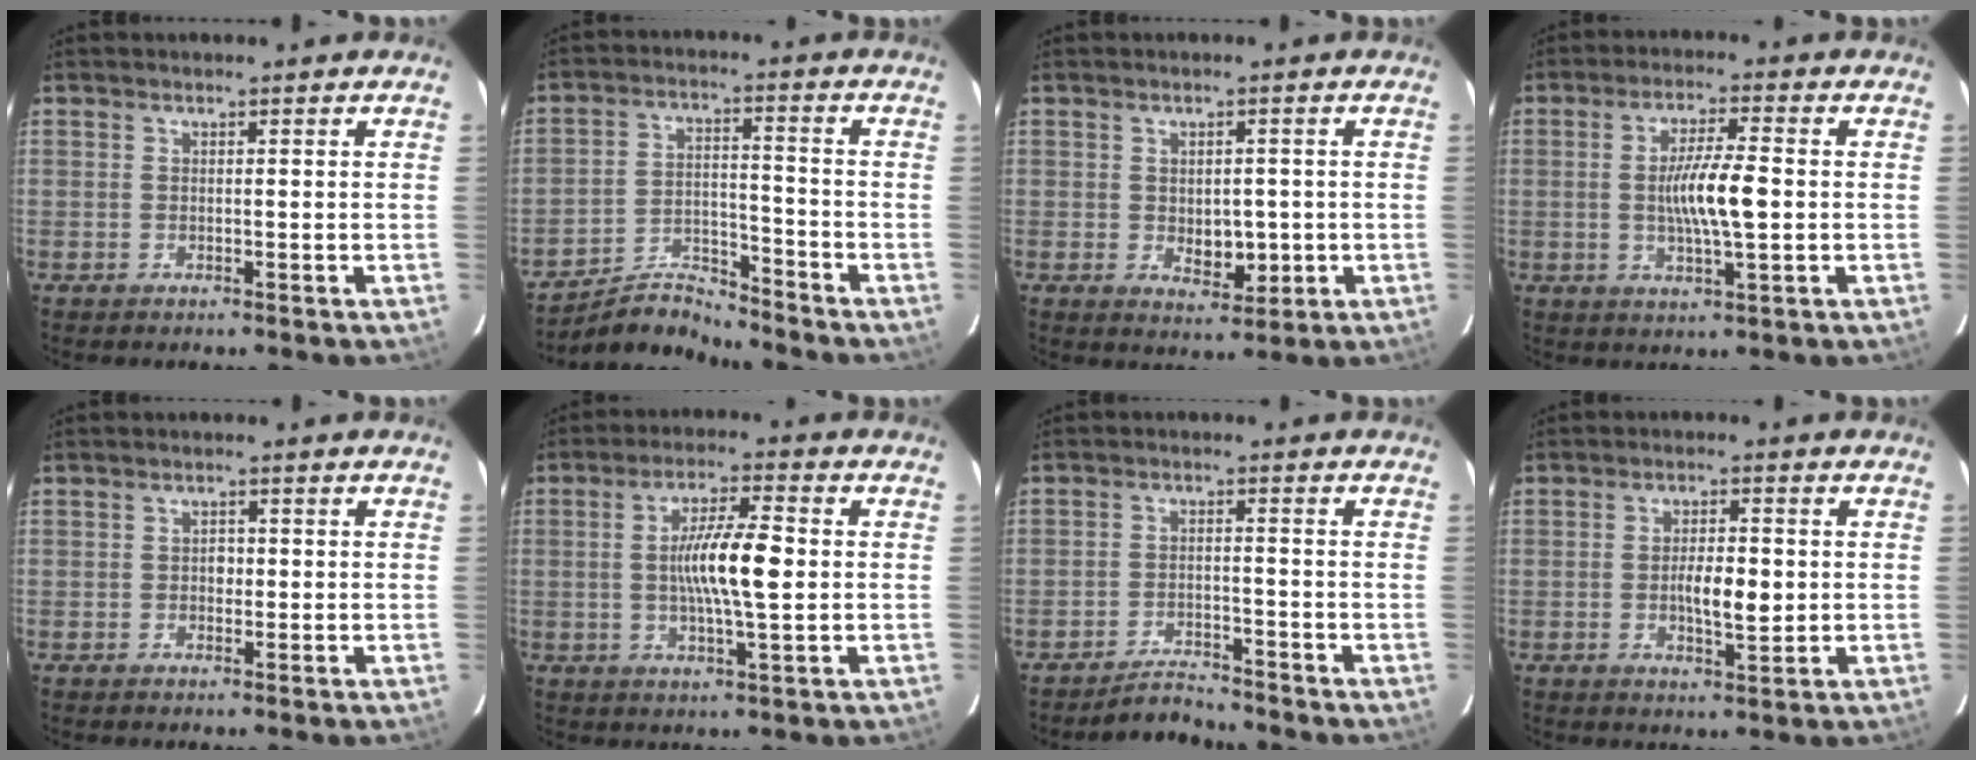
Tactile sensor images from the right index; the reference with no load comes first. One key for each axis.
{"total": 6.6, "fx": -6.6, "fy": 0.4, "fz": -0.6, "tx": 0.006, "ty": 0.016, "tz": -0.117}
{"total": 4.5, "fx": -0.6, "fy": 2.7, "fz": 3.5, "tx": -0.046, "ty": -0.003, "tz": 0.004}
{"total": 8.1, "fx": -0.4, "fy": 0.8, "fz": 8.0, "tx": -0.149, "ty": -0.001, "tz": -0.008}
{"total": 1.4, "fx": -0.1, "fy": 1.0, "fz": 1.0, "tx": -0.014, "ty": 0.003, "tz": -0.002}
{"total": 9.5, "fx": 0.1, "fy": 1.1, "fz": 9.4, "tx": -0.170, "ty": 0.006, "tz": -0.003}
{"total": 3.9, "fx": -3.8, "fy": 0.5, "fz": 0.1, "tx": -0.006, "ty": -0.010, "tz": -0.064}
{"total": 5.4, "fx": -0.3, "fy": 1.6, "fz": 5.2, "tx": -0.089, "ty": -0.002, "tz": -0.004}